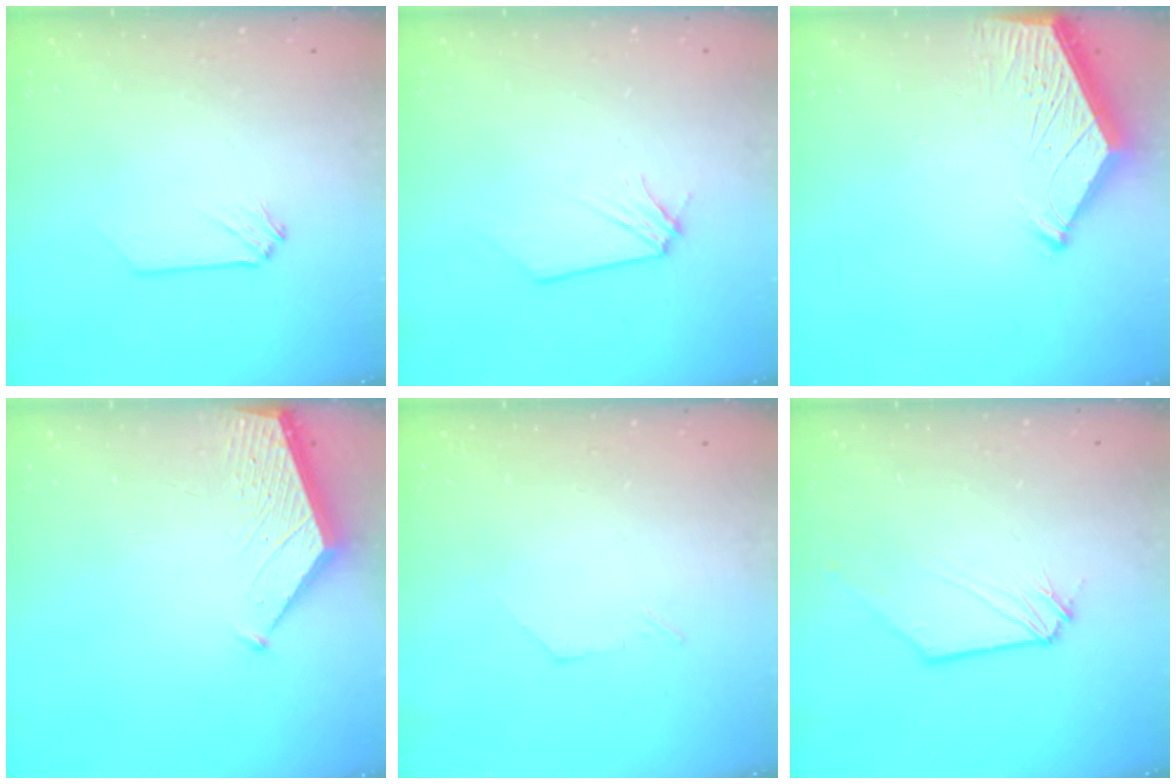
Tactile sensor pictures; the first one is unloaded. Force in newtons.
{"total": 0.0}
{"total": 4.6, "press": 4.5, "slide": 0.8}
{"total": 1.8, "press": 1.8, "slide": 0.2}
{"total": 0.0}
{"total": 0.0}